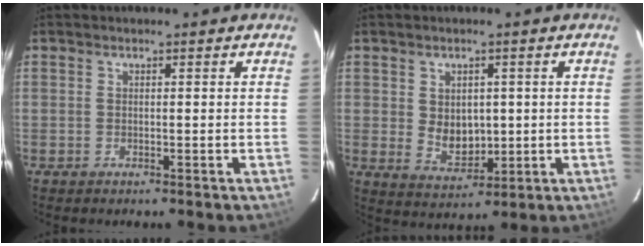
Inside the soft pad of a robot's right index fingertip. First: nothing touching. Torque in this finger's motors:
{"motor_torque": [0.07, -0.08, 0.15, 0.03]}